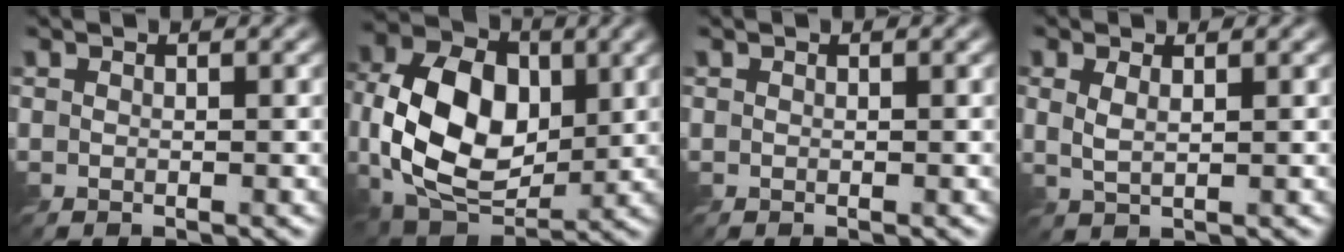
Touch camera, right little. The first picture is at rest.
{"total": 10.9, "force": [-0.5, 7.3, 8.1], "torque": [-0.158, -0.003, -0.017]}
{"total": 0.0}
{"total": 1.4, "force": [0.1, 0.5, 1.3], "torque": [-0.032, -0.006, 0.002]}